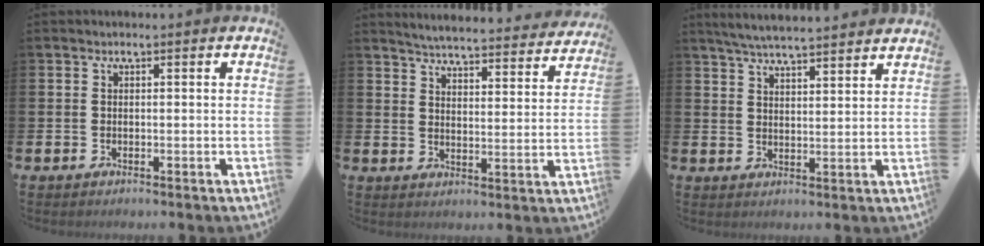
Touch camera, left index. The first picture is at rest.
{"total": 5.2, "force": [5.2, 0.2, 0.8], "torque": [-0.031, -0.043, 0.086]}
{"total": 5.3, "force": [5.2, 0.0, 1.0], "torque": [-0.036, -0.025, 0.094]}